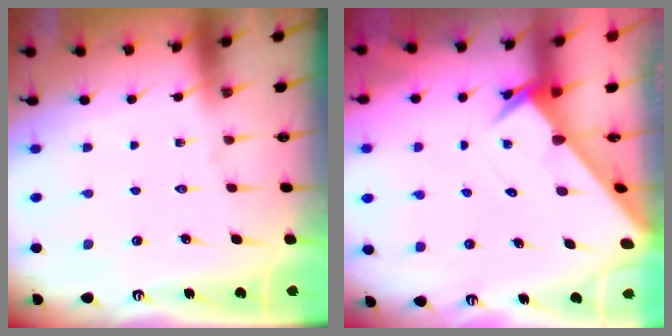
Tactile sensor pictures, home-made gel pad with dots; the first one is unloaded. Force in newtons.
{"total": 2.7, "press": 2.7, "slide": 0.2}